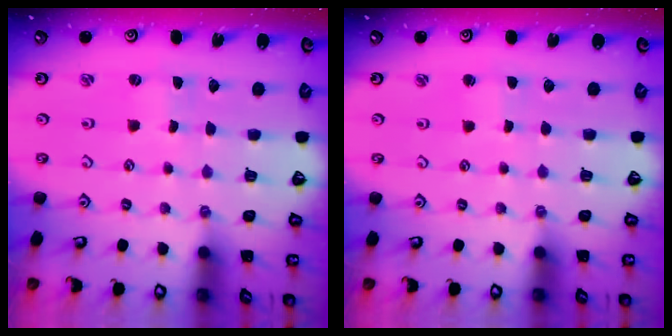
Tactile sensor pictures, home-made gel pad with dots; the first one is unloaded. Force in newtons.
{"total": 1.9, "press": 1.8, "slide": 0.3}